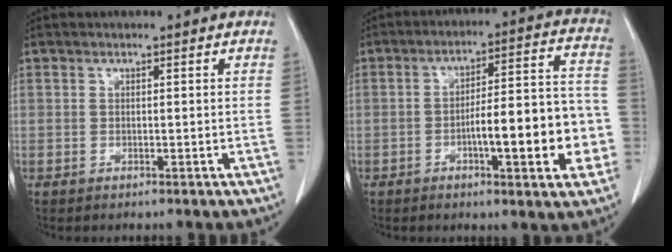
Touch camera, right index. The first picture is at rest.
{"total": 14.3, "force": [-3.8, 3.0, 13.4], "torque": [-0.185, 0.028, -0.051]}